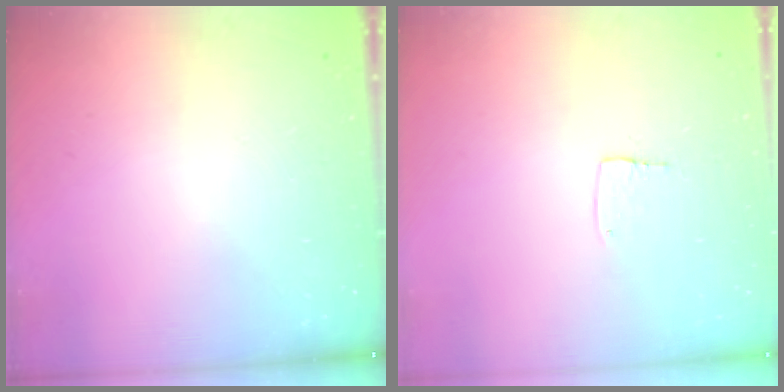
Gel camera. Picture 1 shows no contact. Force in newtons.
{"total": 3.8, "press": 3.8, "slide": 0.1}